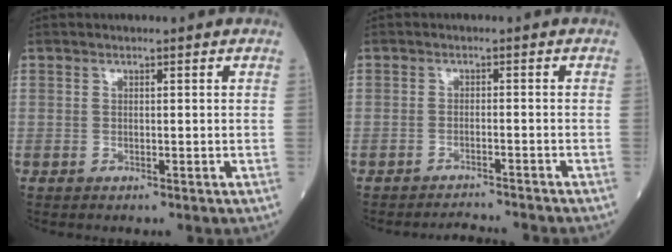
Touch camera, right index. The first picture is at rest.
{"total": 3.5, "force": [-3.4, -0.4, -0.1], "torque": [0.005, -0.009, -0.053]}